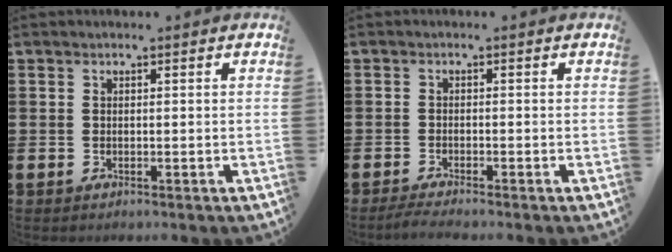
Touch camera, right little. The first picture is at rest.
{"total": 1.5, "force": [-1.3, -0.1, 0.8], "torque": [-0.013, 0.001, -0.024]}